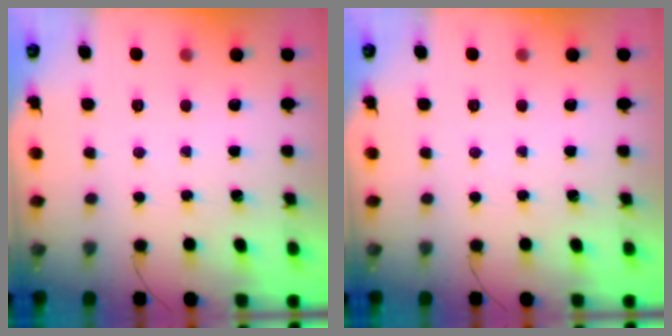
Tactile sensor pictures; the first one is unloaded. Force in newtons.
{"total": 0.0}